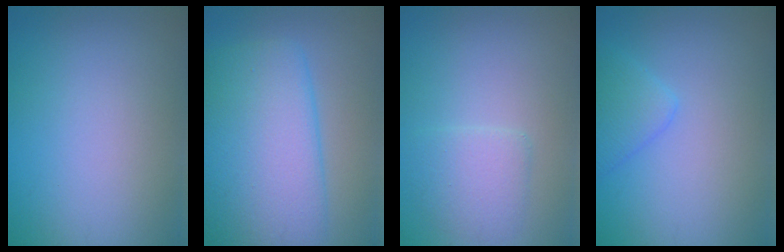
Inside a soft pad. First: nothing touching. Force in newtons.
{"total": 9.5, "press": 9.5, "slide": 0.2}
{"total": 2.5, "press": 2.5, "slide": 0.2}
{"total": 2.3, "press": 2.3, "slide": 0.2}